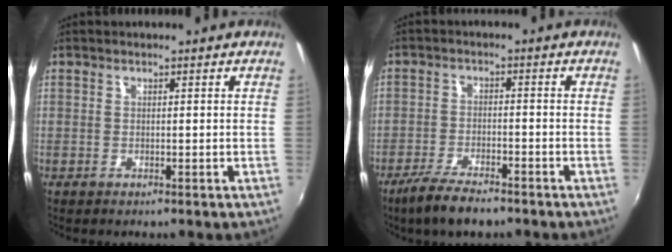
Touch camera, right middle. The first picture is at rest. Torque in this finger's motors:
{"motor_torque": [0.49, -0.55, -0.04, 0.00]}